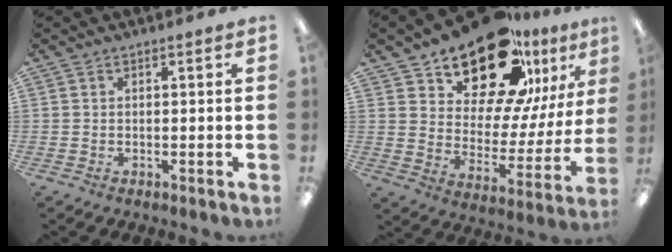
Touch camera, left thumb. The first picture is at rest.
{"total": 23.0, "force": [17.7, 10.0, 10.7], "torque": [-0.172, -0.120, 0.308]}